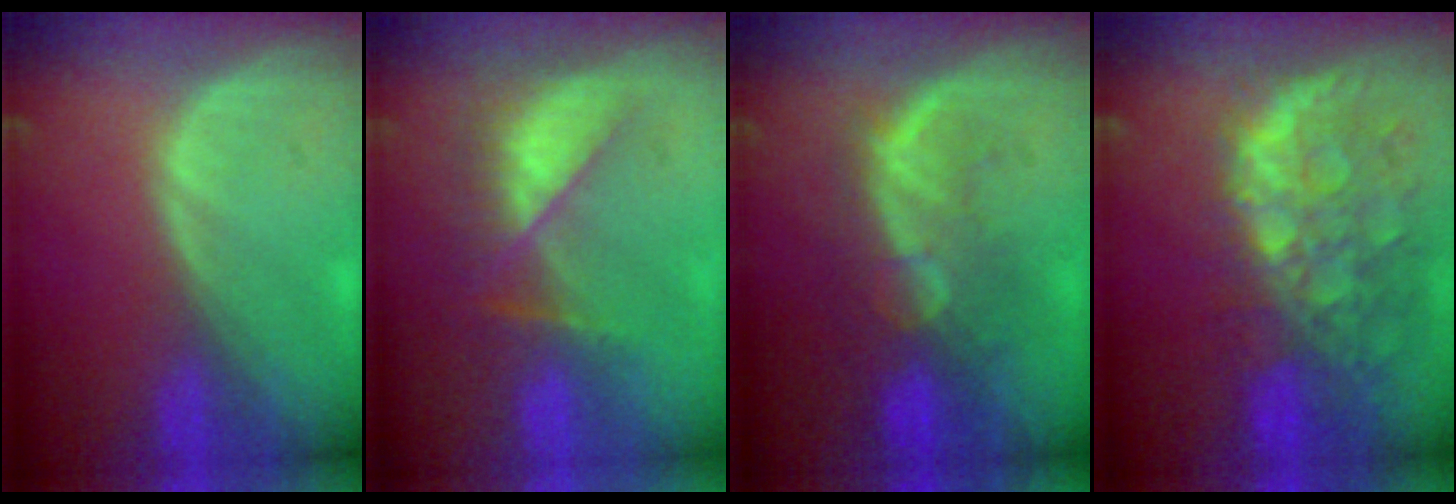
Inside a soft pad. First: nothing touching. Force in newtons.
{"total": 8.2, "press": 7.0, "slide": 4.3}
{"total": 10.0, "press": 8.5, "slide": 5.3}
{"total": 12.6, "press": 10.4, "slide": 7.1}